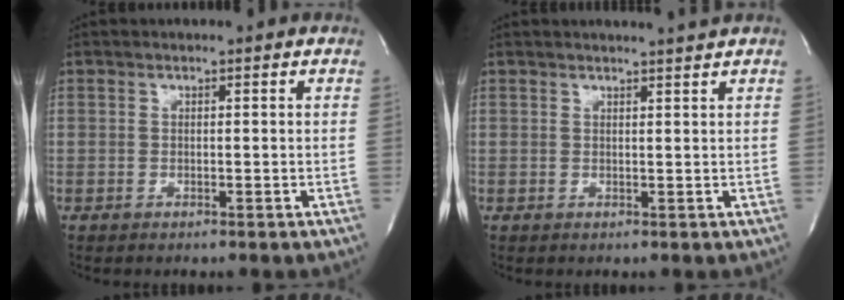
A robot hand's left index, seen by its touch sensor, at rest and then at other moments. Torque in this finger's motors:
{"motor_torque": [0.03, -0.03, -0.05, 0.00]}